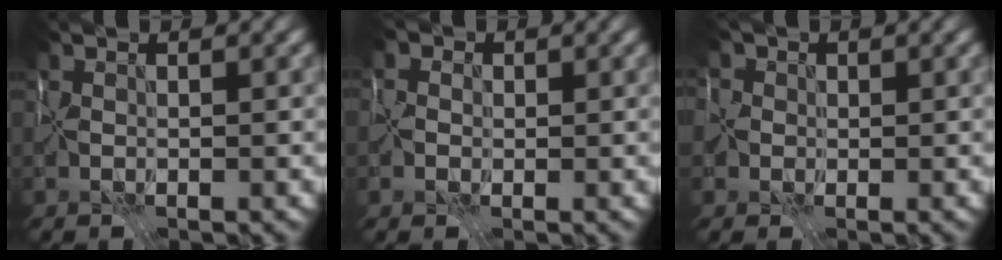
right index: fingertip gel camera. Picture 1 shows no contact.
{"total": 3.9, "force": [0.9, 3.5, 1.4], "torque": [0.000, 0.029, -0.020]}
{"total": 5.0, "force": [1.4, 4.4, 1.9], "torque": [-0.033, 0.034, -0.014]}